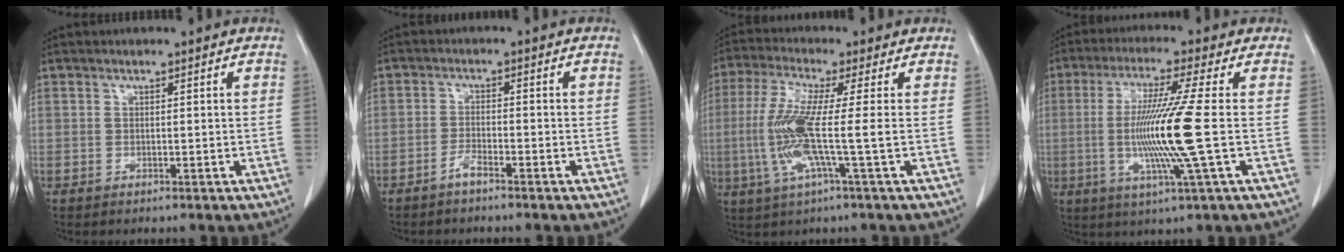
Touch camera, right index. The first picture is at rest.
{"total": 2.1, "force": [-1.8, 0.1, 1.1], "torque": [-0.022, 0.000, -0.036]}
{"total": 10.1, "force": [-0.9, -0.5, 10.1], "torque": [-0.221, -0.006, -0.028]}
{"total": 12.0, "force": [-1.1, -2.0, 11.7], "torque": [-0.235, -0.021, -0.024]}